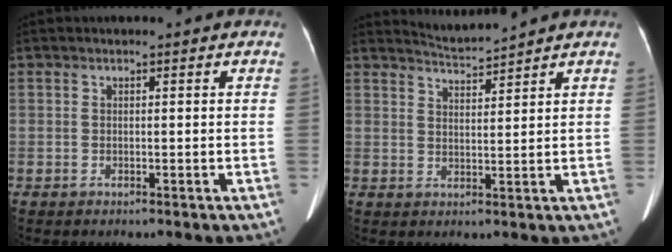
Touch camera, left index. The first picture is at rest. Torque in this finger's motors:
{"motor_torque": [0.54, -0.95, -0.01, 0.00]}